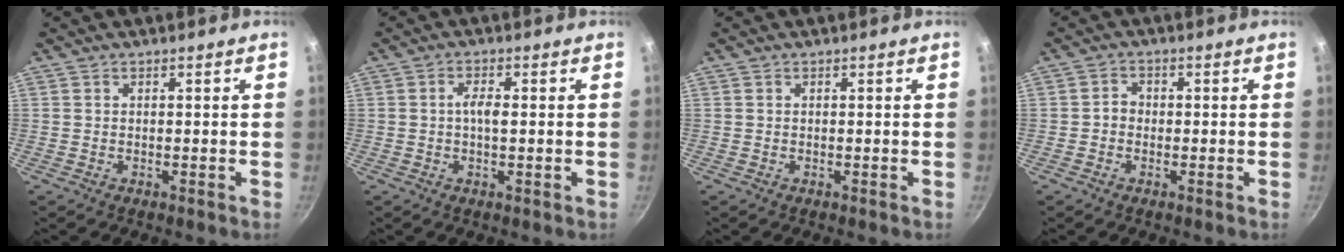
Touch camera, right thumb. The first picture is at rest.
{"total": 3.1, "force": [0.0, 1.1, 2.9], "torque": [-0.057, 0.003, -0.003]}
{"total": 0.0}
{"total": 2.2, "force": [-0.5, 1.8, 1.1], "torque": [-0.010, 0.011, -0.013]}